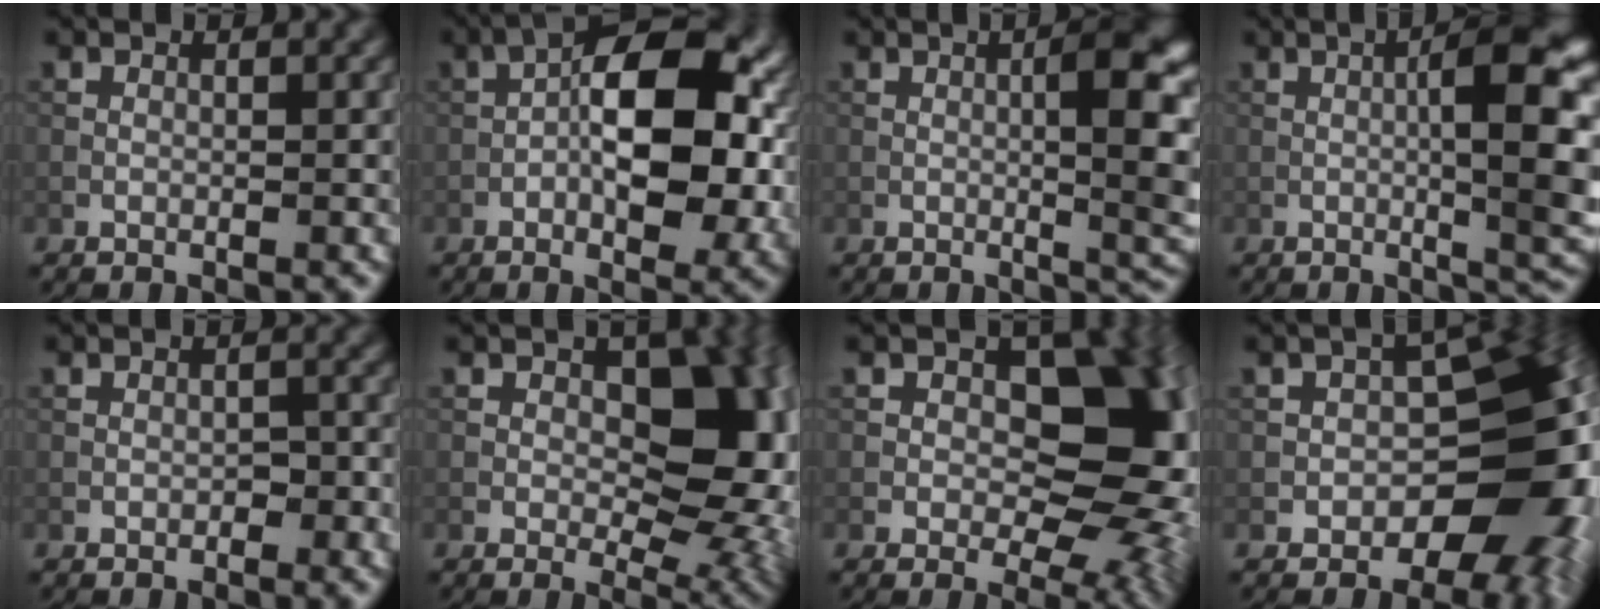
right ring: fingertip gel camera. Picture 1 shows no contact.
{"total": 10.9, "force": [-1.2, 5.0, 9.5], "torque": [-0.134, 0.010, -0.023]}
{"total": 8.7, "force": [-1.1, 3.2, 8.0], "torque": [-0.081, 0.004, -0.015]}
{"total": 9.5, "force": [-1.6, 2.3, 9.1], "torque": [-0.110, 0.003, -0.017]}
{"total": 1.0, "force": [-0.6, 0.6, 0.5], "torque": [-0.007, 0.006, -0.008]}
{"total": 13.3, "force": [0.5, 8.7, 10.1], "torque": [-0.074, 0.008, 0.011]}
{"total": 14.6, "force": [0.1, 10.1, 10.6], "torque": [-0.066, 0.016, -0.008]}
{"total": 10.5, "force": [-4.1, 7.1, 6.6], "torque": [-0.021, 0.017, -0.060]}